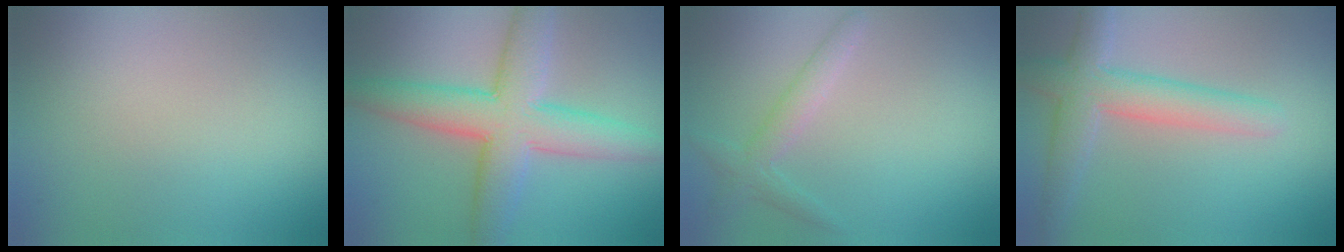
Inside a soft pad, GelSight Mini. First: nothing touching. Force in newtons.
{"total": 7.5, "press": 7.5, "slide": 0.6}
{"total": 1.9, "press": 1.9, "slide": 0.1}
{"total": 4.6, "press": 4.5, "slide": 0.4}